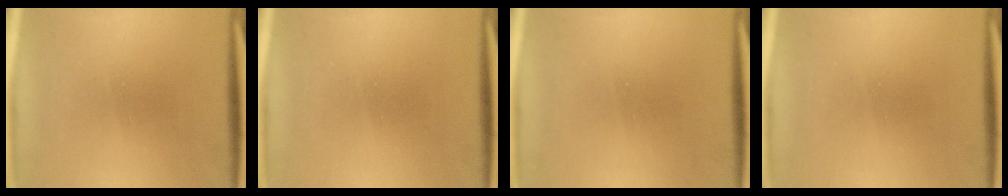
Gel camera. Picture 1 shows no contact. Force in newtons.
{"total": 0.0}
{"total": 1.6}
{"total": 0.0}